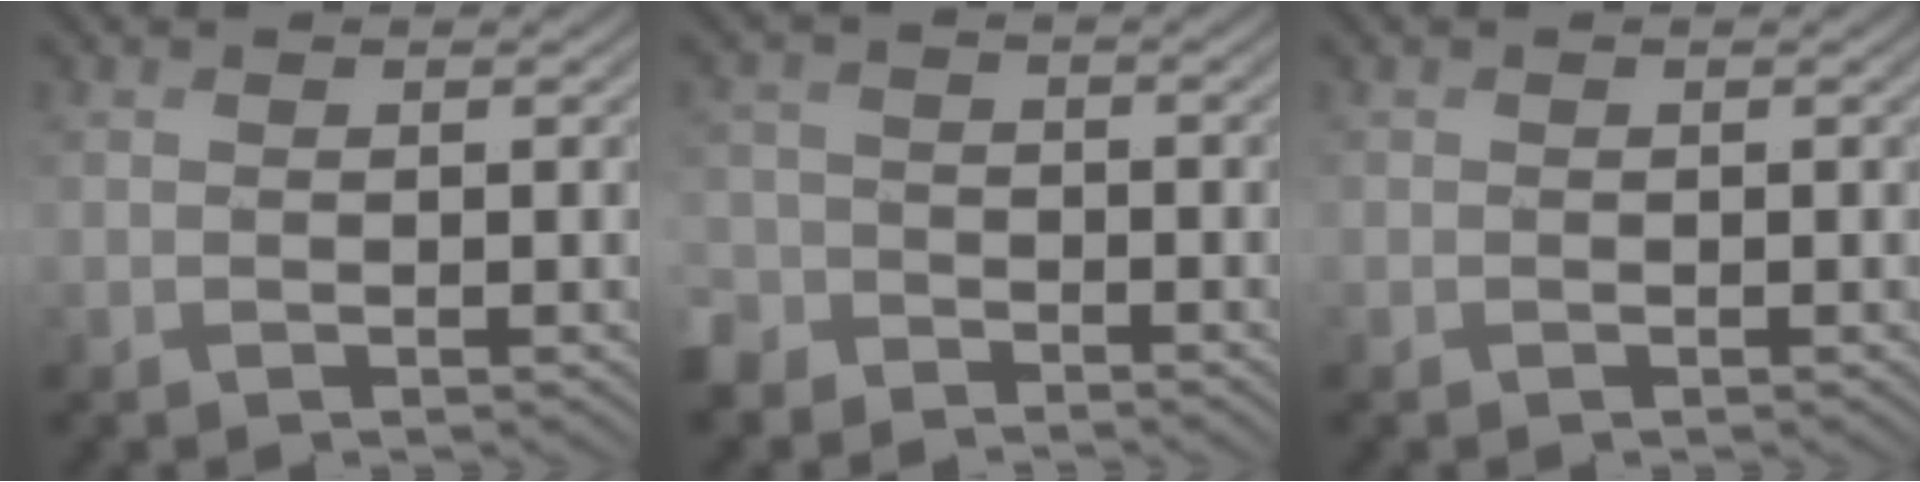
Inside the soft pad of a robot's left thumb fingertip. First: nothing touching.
{"total": 4.1, "force": [-3.1, 2.5, 0.9], "torque": [-0.029, -0.003, -0.074]}
{"total": 0.0}